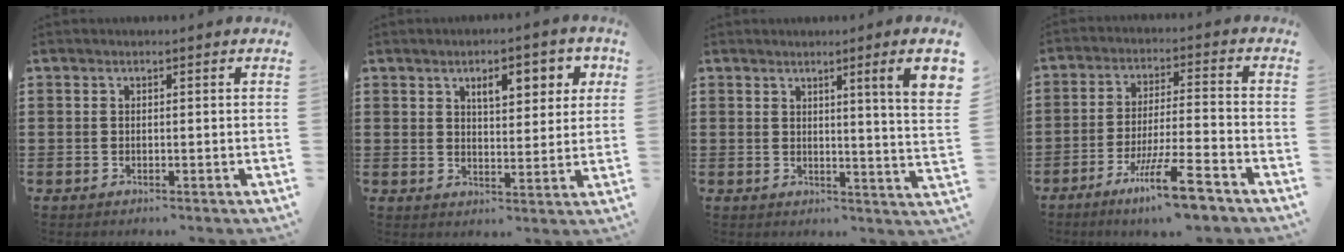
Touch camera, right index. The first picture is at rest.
{"total": 6.0, "force": [2.8, 2.5, 4.7], "torque": [-0.069, -0.002, 0.037]}
{"total": 5.5, "force": [2.5, -0.6, 4.9], "torque": [-0.084, -0.019, 0.034]}
{"total": 10.2, "force": [-6.8, 0.6, 7.6], "torque": [-0.147, -0.002, -0.131]}